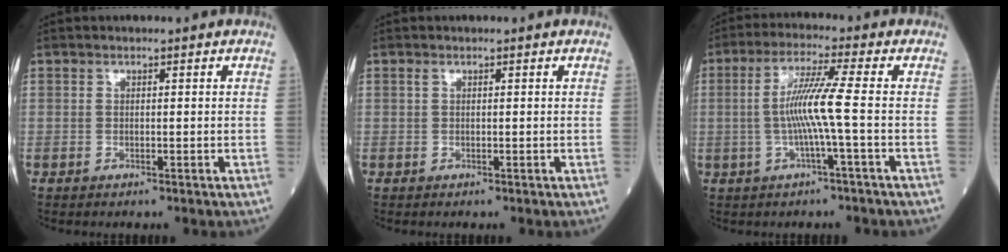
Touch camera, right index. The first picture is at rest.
{"total": 0.0}
{"total": 7.1, "force": [-0.9, -1.3, 7.0], "torque": [-0.141, 0.006, -0.016]}